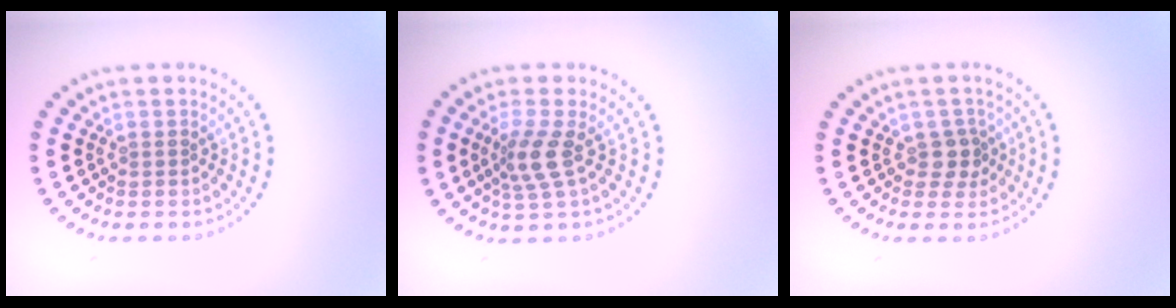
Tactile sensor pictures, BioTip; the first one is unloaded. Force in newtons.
{"total": 3.0, "press": 2.1, "slide": 2.1}
{"total": 1.8, "press": 1.5, "slide": 1.0}